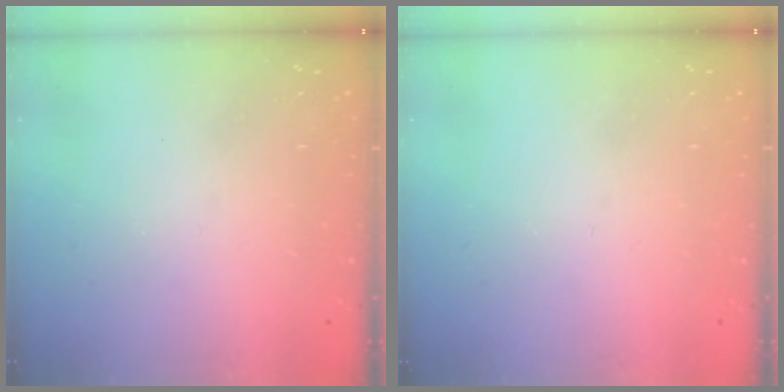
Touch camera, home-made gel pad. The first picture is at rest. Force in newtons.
{"total": 0.0}